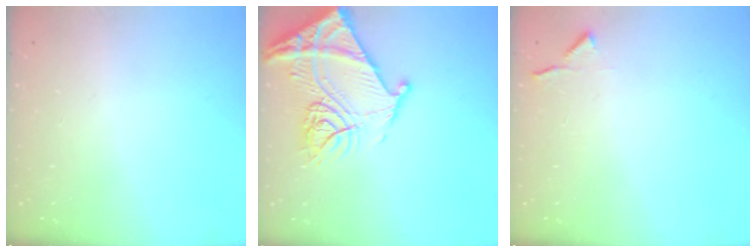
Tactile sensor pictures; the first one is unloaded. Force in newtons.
{"total": 19.8, "press": 19.7, "slide": 2.1}
{"total": 4.2, "press": 4.1, "slide": 0.6}